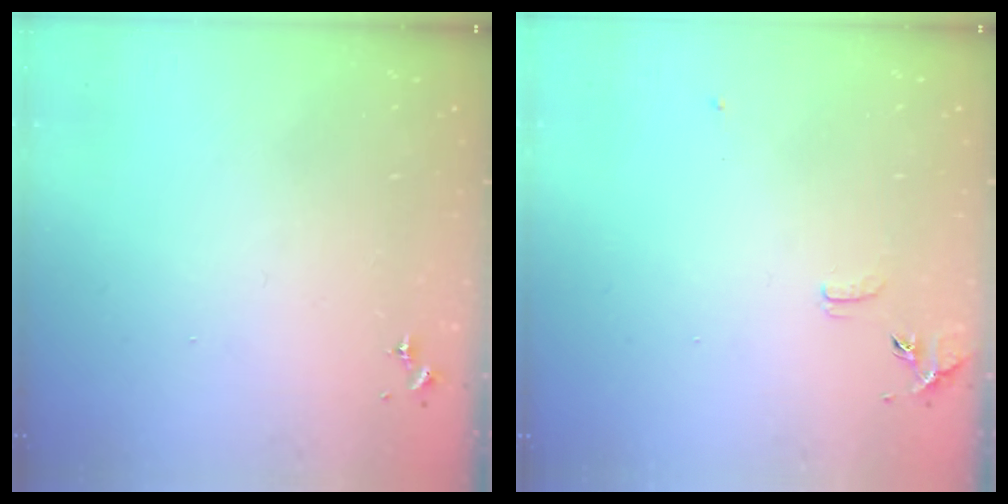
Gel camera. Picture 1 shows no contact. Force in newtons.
{"total": 6.9, "press": 6.9, "slide": 0.6}